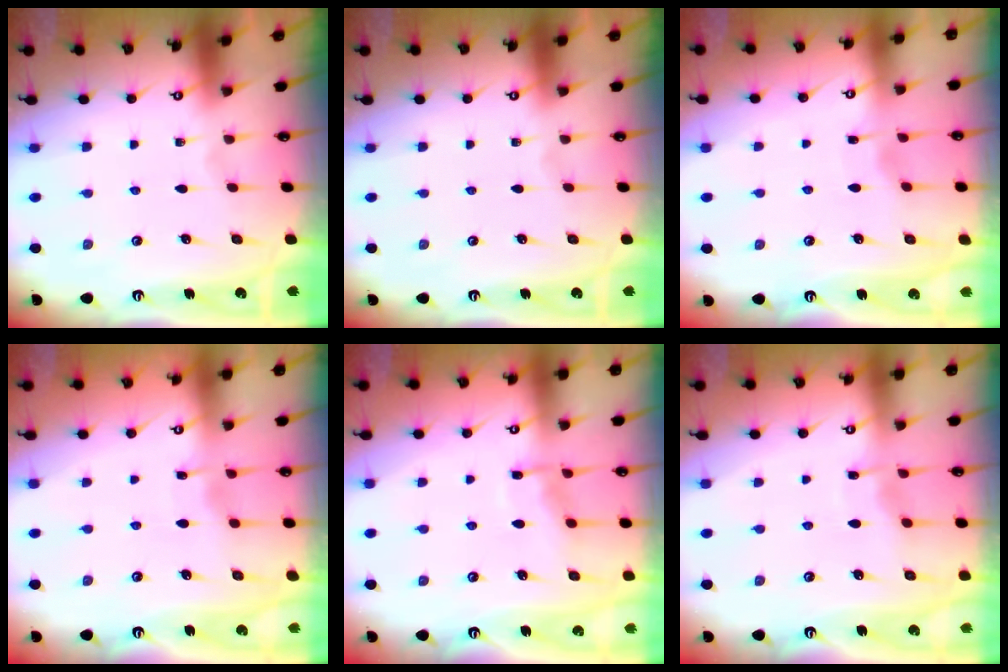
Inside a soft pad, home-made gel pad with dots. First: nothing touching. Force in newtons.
{"total": 0.0}
{"total": 2.6, "press": 2.6, "slide": 0.3}
{"total": 3.9, "press": 3.9, "slide": 0.5}
{"total": 6.8, "press": 6.8, "slide": 0.6}
{"total": 4.6, "press": 4.5, "slide": 0.6}